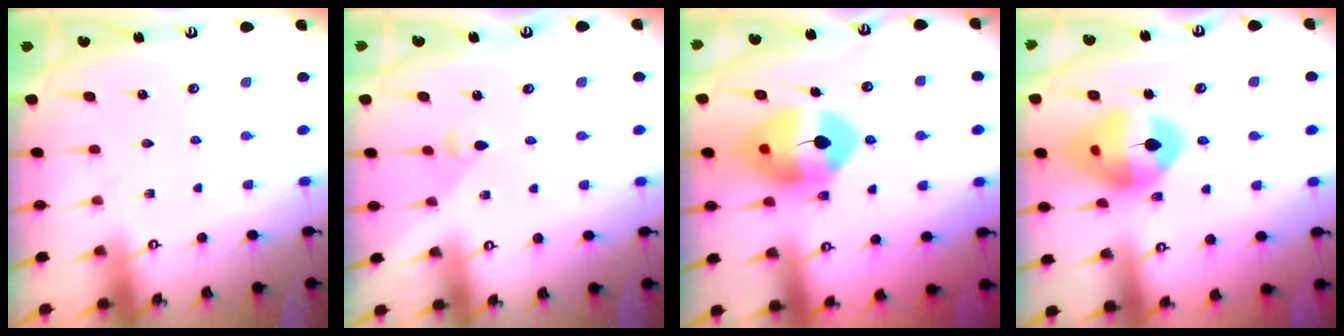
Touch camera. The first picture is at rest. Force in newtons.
{"total": 3.1, "press": 3.1, "slide": 0.4}
{"total": 12.2, "press": 12.0, "slide": 1.8}
{"total": 15.1, "press": 15.0, "slide": 1.9}